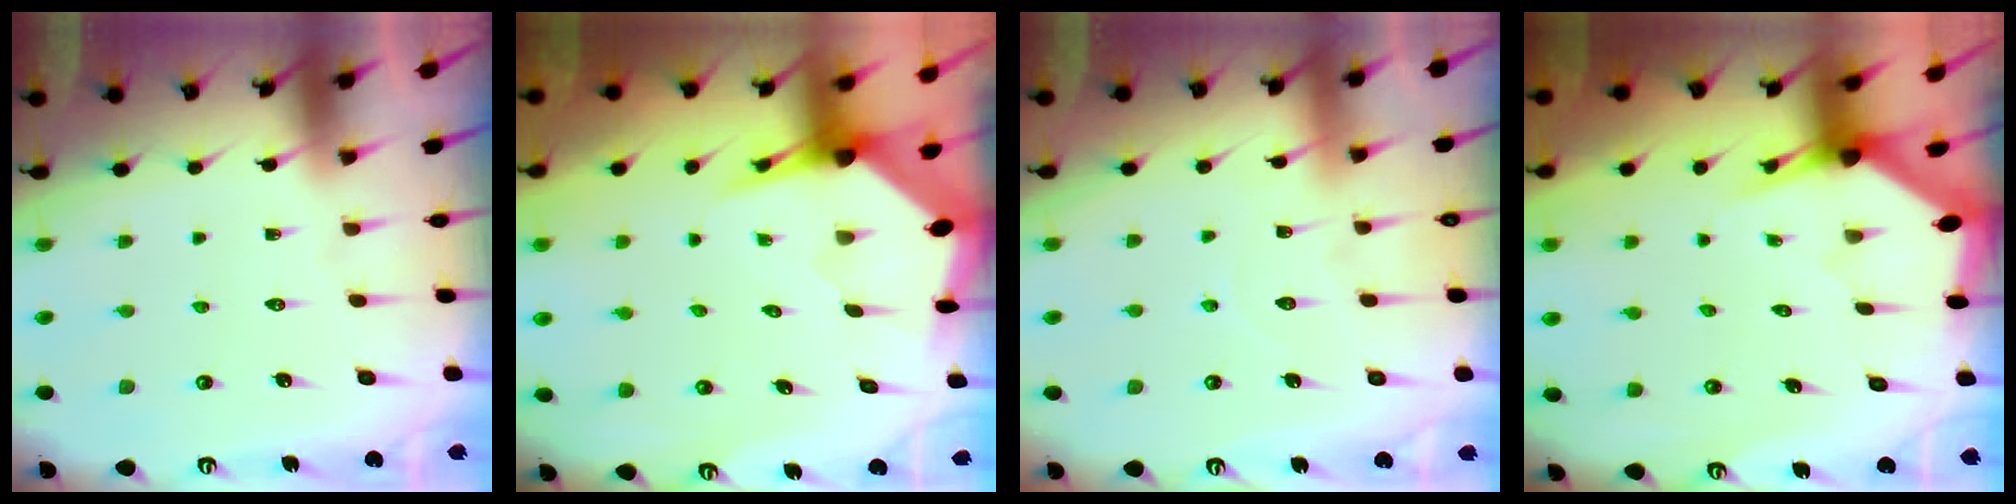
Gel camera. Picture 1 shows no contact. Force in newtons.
{"total": 4.9, "press": 4.9, "slide": 0.6}
{"total": 7.2, "press": 7.2, "slide": 0.6}
{"total": 2.8, "press": 2.8, "slide": 0.1}